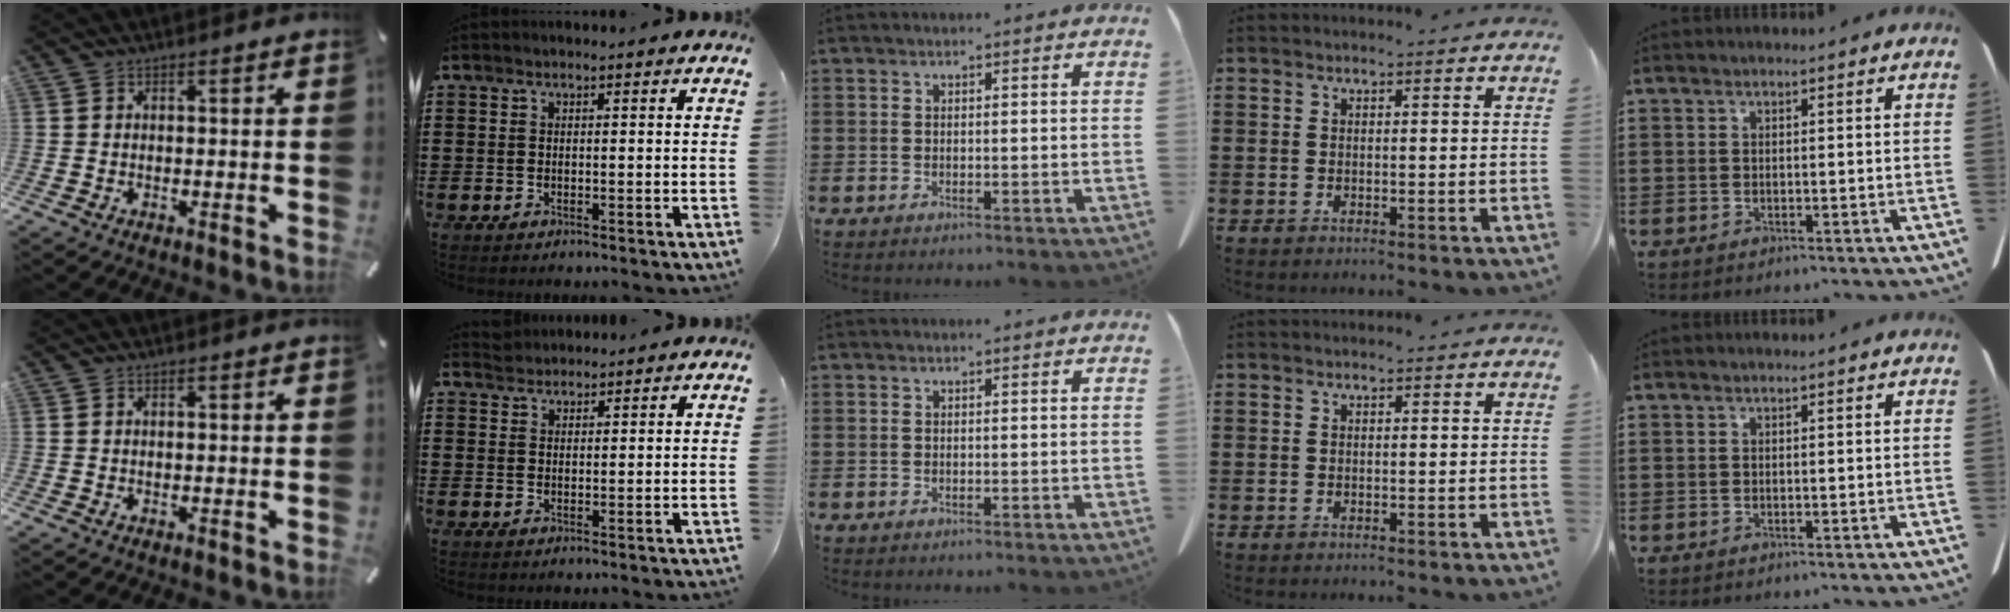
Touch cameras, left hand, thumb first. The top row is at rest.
{"index": {"total": 1.7, "force": [1.6, 0.5, -0.3], "torque": [0.000, 0.003, 0.033]}}